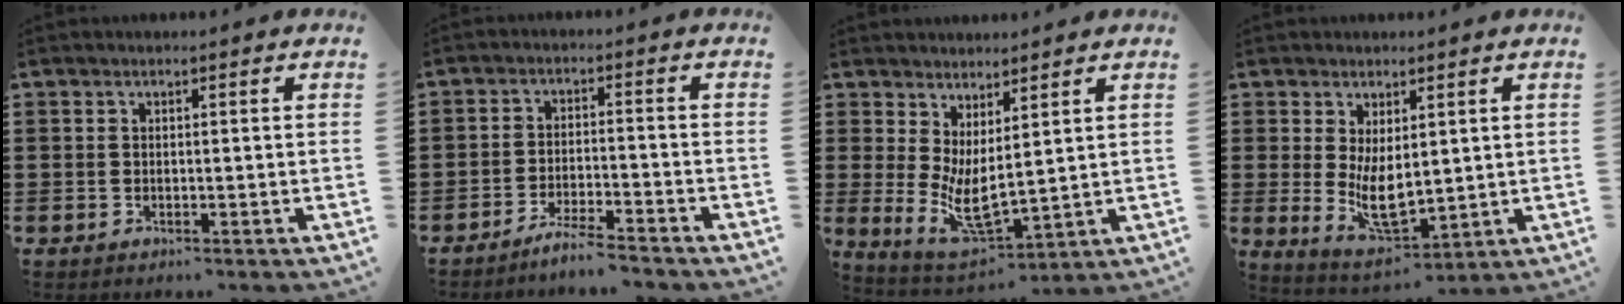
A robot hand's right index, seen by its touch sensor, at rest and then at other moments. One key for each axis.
{"total": 4.3, "fx": -4.0, "fy": -0.3, "fz": 1.5, "tx": -0.032, "ty": -0.006, "tz": -0.079}
{"total": 6.1, "fx": 1.0, "fy": 2.4, "fz": 5.6, "tx": -0.111, "ty": -0.022, "tz": 0.022}
{"total": 6.7, "fx": 0.7, "fy": 3.1, "fz": 6.0, "tx": -0.115, "ty": -0.007, "tz": 0.013}